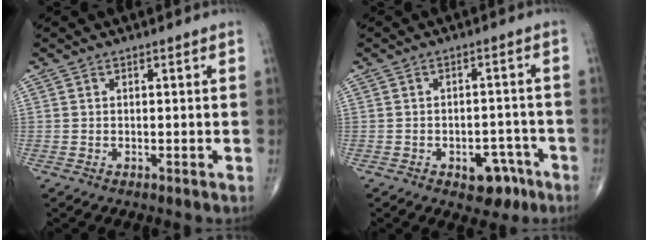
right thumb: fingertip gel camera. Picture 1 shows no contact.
{"total": 6.3, "force": [-3.4, 3.9, 3.7], "torque": [-0.013, 0.029, -0.041]}